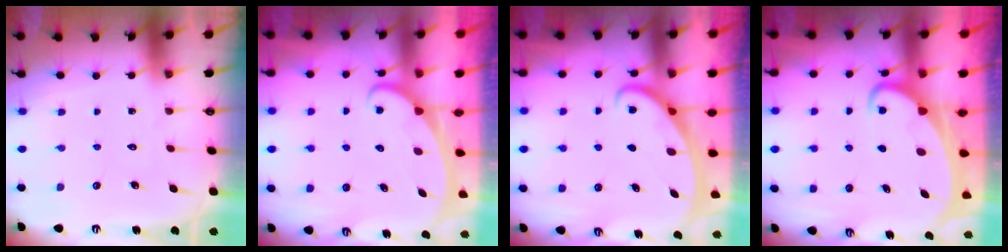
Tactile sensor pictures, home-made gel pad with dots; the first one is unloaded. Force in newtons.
{"total": 2.3, "press": 2.3, "slide": 0.3}
{"total": 2.5, "press": 2.5, "slide": 0.4}
{"total": 3.0, "press": 2.9, "slide": 0.3}